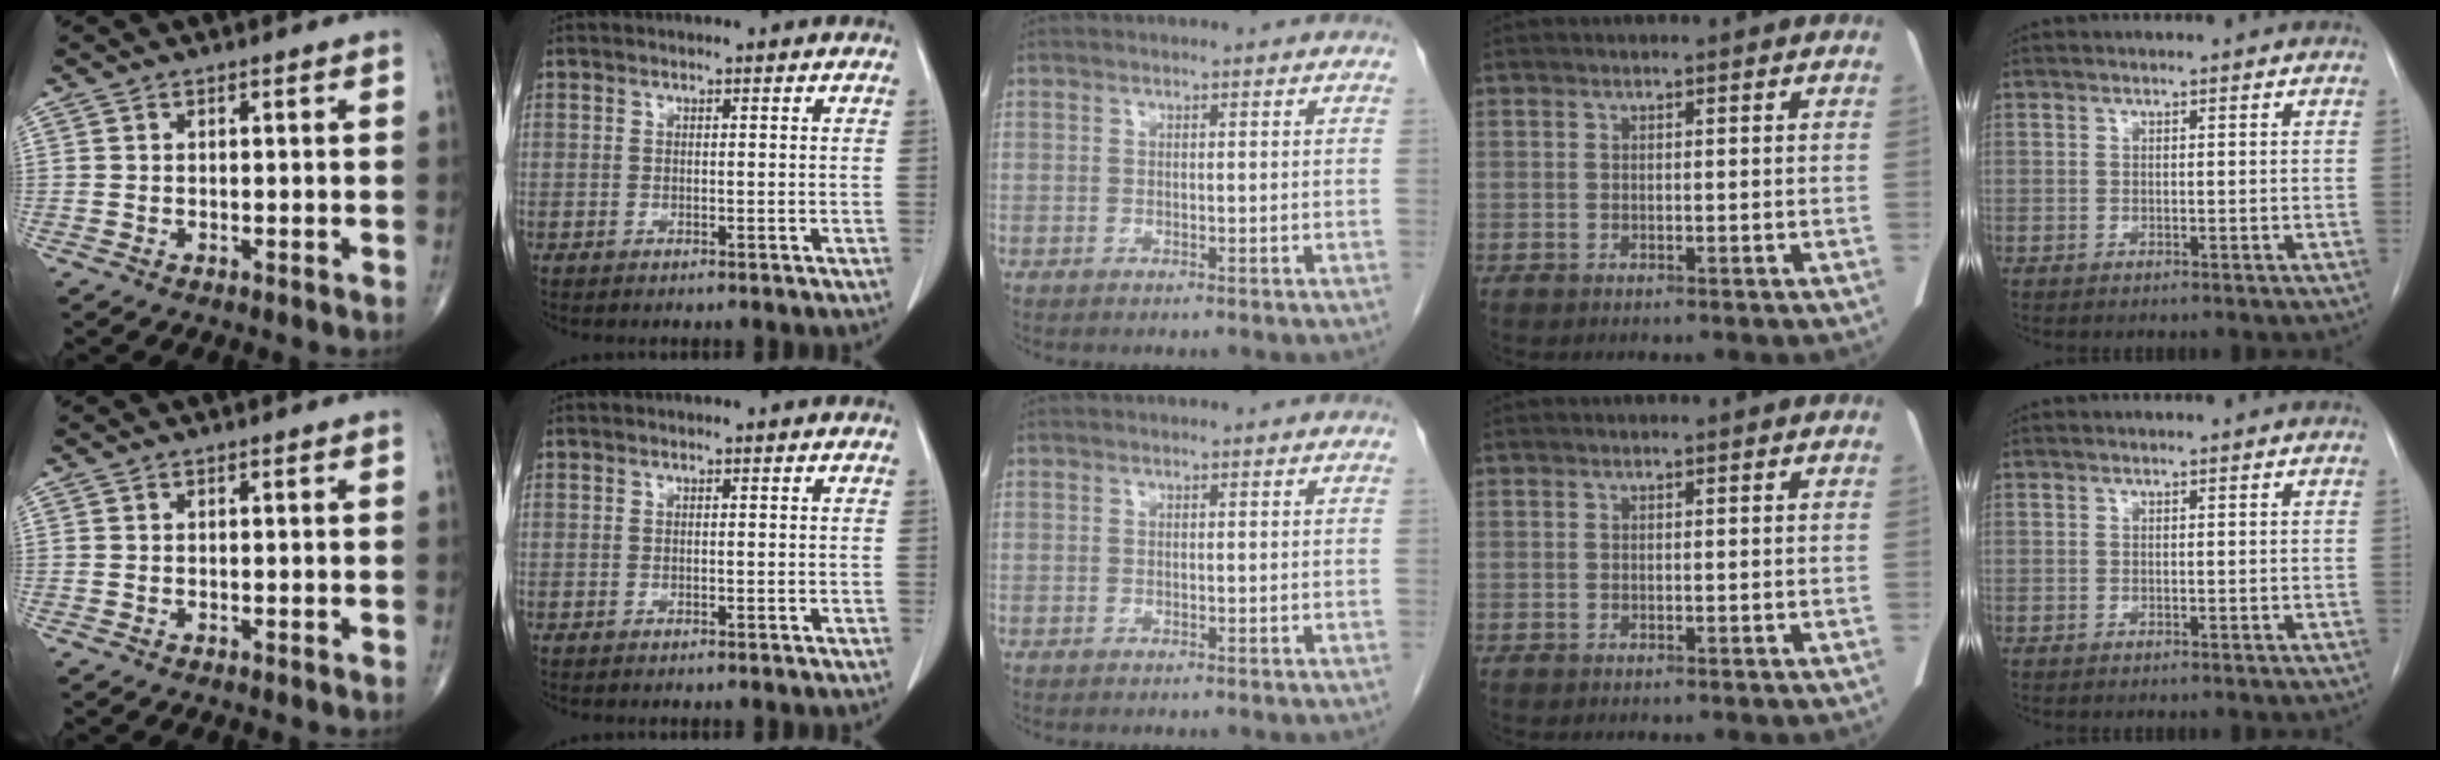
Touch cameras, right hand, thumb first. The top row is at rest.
{}